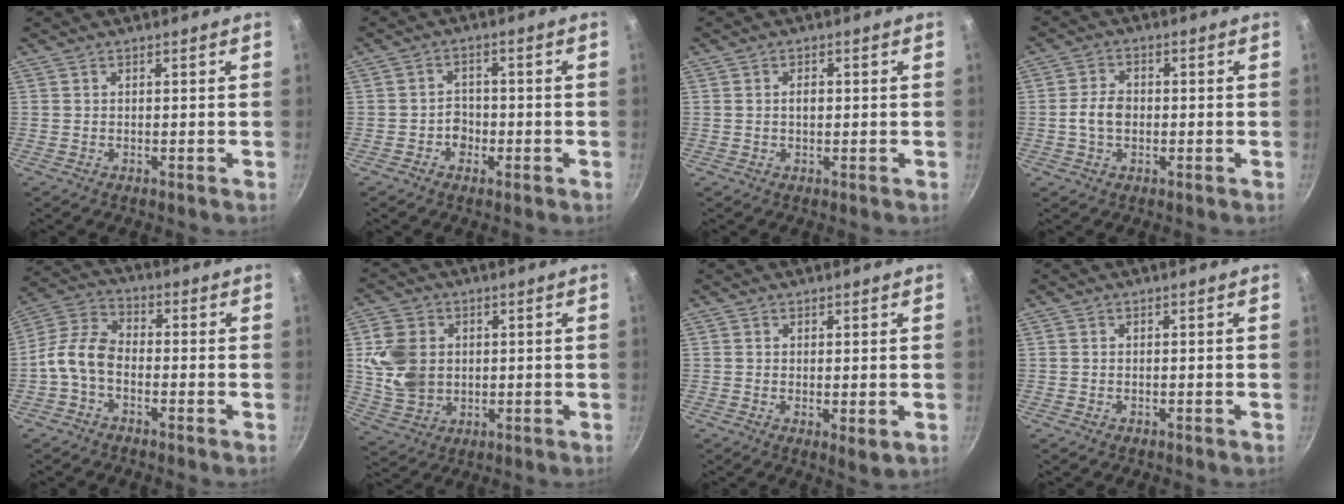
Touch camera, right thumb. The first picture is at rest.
{"total": 3.5, "force": [-1.4, 2.9, 1.5], "torque": [0.001, 0.014, -0.025]}
{"total": 1.9, "force": [0.0, 1.2, 1.5], "torque": [-0.015, 0.007, 0.001]}
{"total": 4.9, "force": [-0.6, 3.5, 3.4], "torque": [-0.057, 0.017, -0.016]}
{"total": 8.0, "force": [-2.6, 5.1, 5.6], "torque": [-0.109, 0.041, -0.070]}
{"total": 10.8, "force": [1.3, 8.7, 6.3], "torque": [-0.105, -0.006, 0.033]}
{"total": 2.7, "force": [0.2, 1.0, 2.5], "torque": [-0.038, -0.014, 0.003]}
{"total": 0.0}